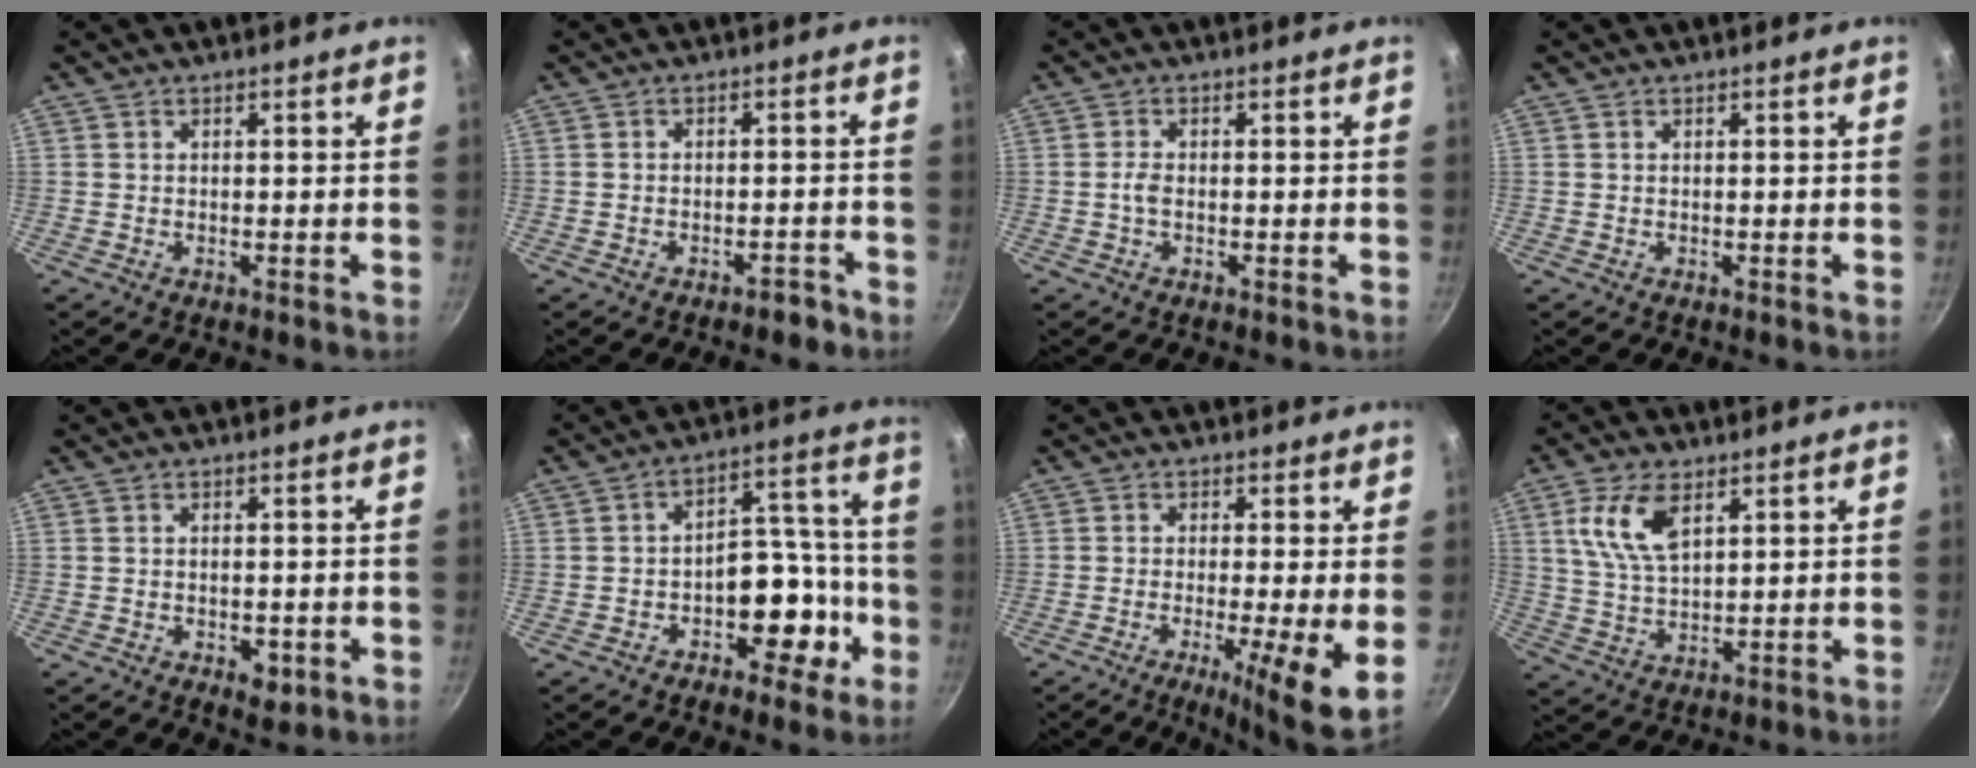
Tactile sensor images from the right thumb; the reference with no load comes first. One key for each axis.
{"total": 2.9, "fx": -2.2, "fy": 1.3, "fz": 1.4, "tx": -0.007, "ty": 0.032, "tz": -0.018}
{"total": 1.8, "fx": -0.4, "fy": 0.9, "fz": 1.5, "tx": -0.033, "ty": 0.007, "tz": -0.012}
{"total": 0.0}
{"total": 3.6, "fx": -1.2, "fy": 2.0, "fz": 2.7, "tx": -0.034, "ty": 0.000, "tz": -0.012}
{"total": 12.1, "fx": -4.7, "fy": 7.8, "fz": 7.9, "tx": -0.052, "ty": 0.070, "tz": -0.059}
{"total": 10.5, "fx": -2.0, "fy": 1.6, "fz": 10.2, "tx": -0.150, "ty": -0.009, "tz": -0.029}
{"total": 9.7, "fx": 4.0, "fy": 4.9, "fz": 7.4, "tx": -0.142, "ty": -0.012, "tz": 0.082}